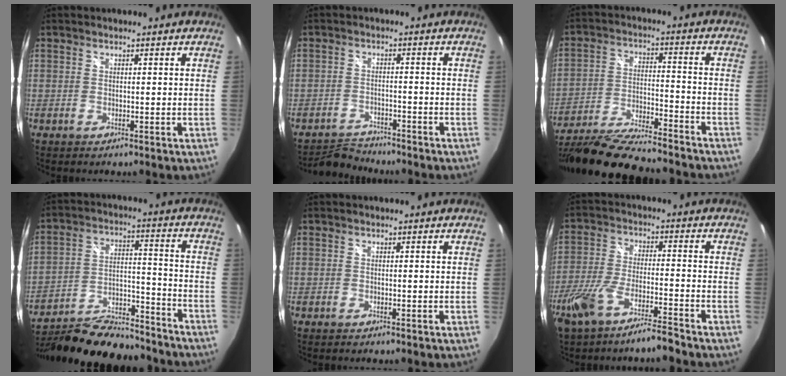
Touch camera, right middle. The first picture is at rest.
{"total": 3.8, "force": [-3.7, 0.7, -0.6], "torque": [-0.002, 0.011, -0.070]}
{"total": 22.2, "force": [-19.0, 2.9, 11.0], "torque": [-0.214, -0.056, -0.316]}
{"total": 22.7, "force": [-19.4, 5.8, 10.4], "torque": [-0.193, -0.012, -0.295]}
{"total": 0.0}
{"total": 10.3, "force": [-7.9, 1.2, 6.4], "torque": [-0.145, -0.017, -0.143]}